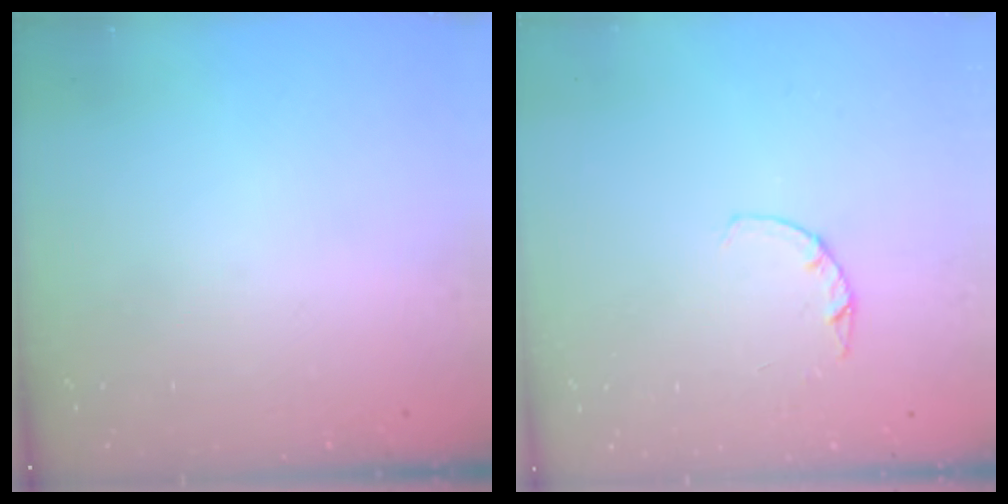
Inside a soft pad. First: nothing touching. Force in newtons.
{"total": 2.2, "press": 2.2, "slide": 0.4}